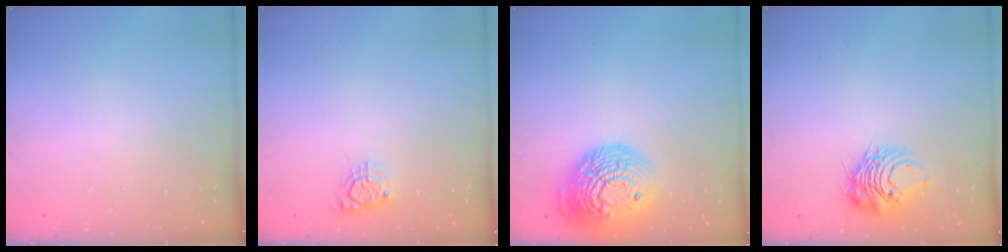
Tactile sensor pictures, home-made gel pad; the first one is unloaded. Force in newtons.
{"total": 4.8, "press": 4.8, "slide": 0.4}
{"total": 22.1, "press": 22.0, "slide": 1.7}
{"total": 9.4, "press": 9.3, "slide": 1.0}